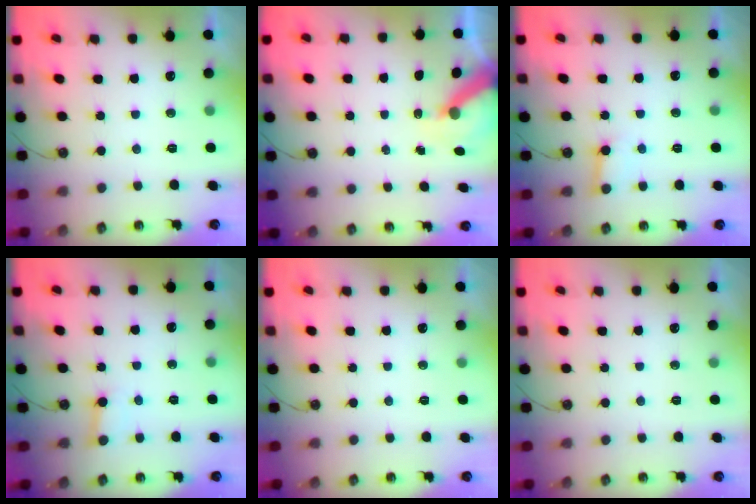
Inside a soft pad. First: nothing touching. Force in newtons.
{"total": 5.7, "press": 5.7, "slide": 0.7}
{"total": 7.0, "press": 7.0, "slide": 0.6}
{"total": 3.3, "press": 3.3, "slide": 0.4}
{"total": 0.0}
{"total": 0.0}